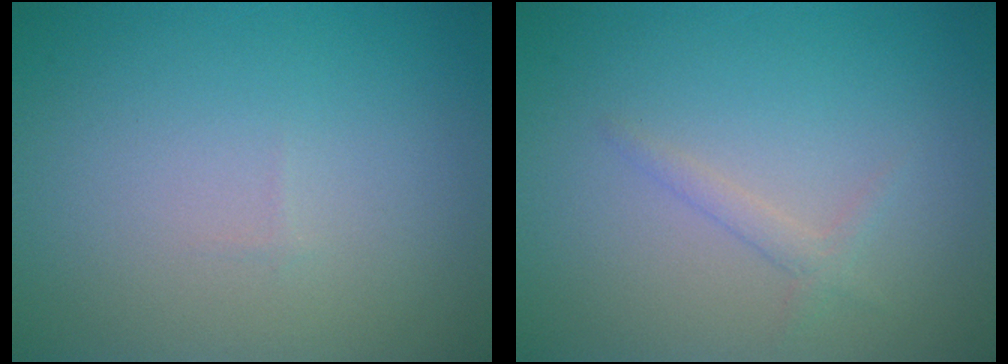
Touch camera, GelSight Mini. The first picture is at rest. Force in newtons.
{"total": 1.1, "press": 1.1, "slide": 0.1}